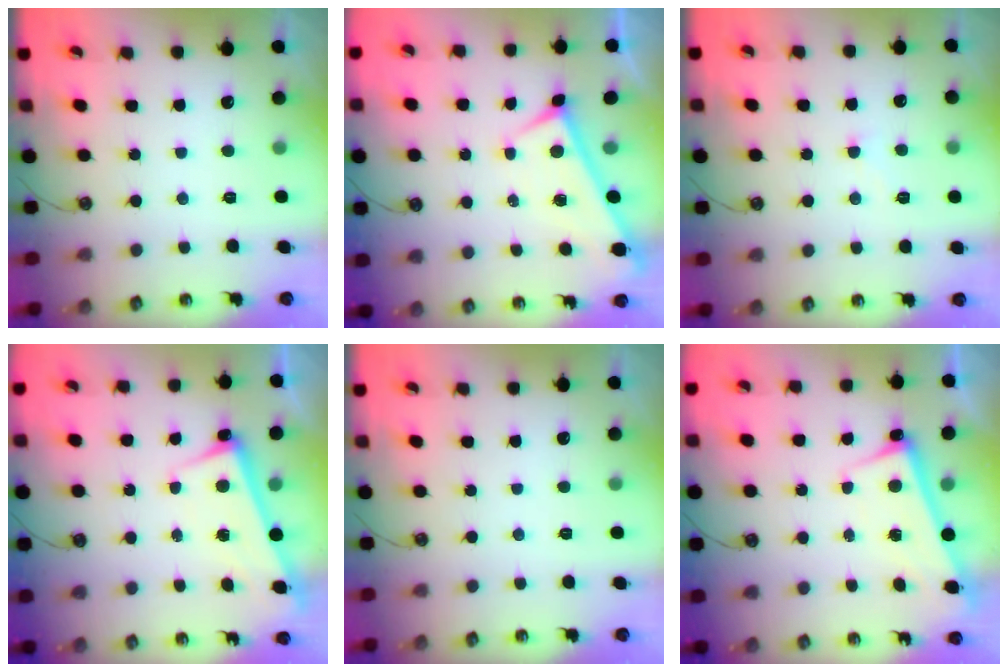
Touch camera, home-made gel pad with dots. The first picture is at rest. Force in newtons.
{"total": 0.0}
{"total": 1.9, "press": 1.8, "slide": 0.6}
{"total": 2.8, "press": 2.7, "slide": 0.8}
{"total": 0.0}
{"total": 2.8, "press": 2.8, "slide": 0.5}